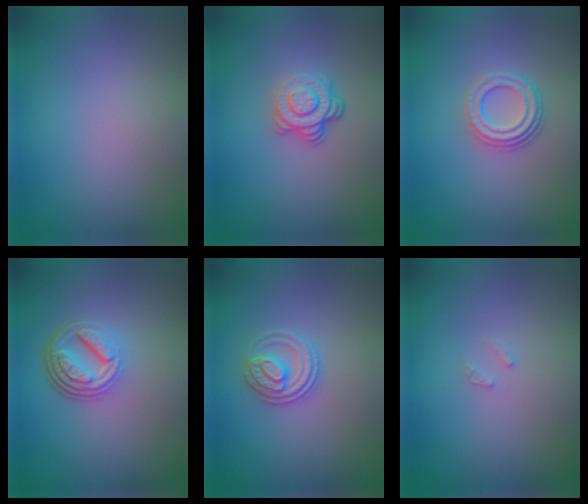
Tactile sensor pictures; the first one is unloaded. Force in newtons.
{"total": 3.9, "press": 2.7, "slide": 2.9}
{"total": 3.4, "press": 2.5, "slide": 2.4}
{"total": 4.9, "press": 3.5, "slide": 3.4}
{"total": 2.8, "press": 2.6, "slide": 1.2}
{"total": 0.8, "press": 0.7, "slide": 0.1}